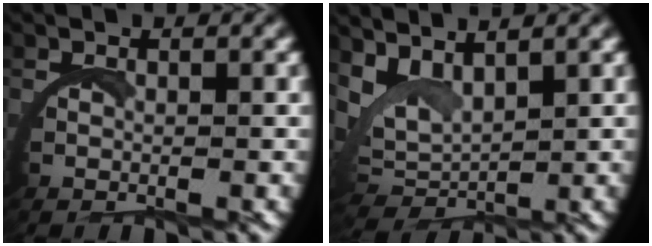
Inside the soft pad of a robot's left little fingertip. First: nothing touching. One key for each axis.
{"total": 5.2, "fx": 2.7, "fy": 3.5, "fz": 2.8, "tx": -0.091, "ty": -0.013, "tz": 0.053}